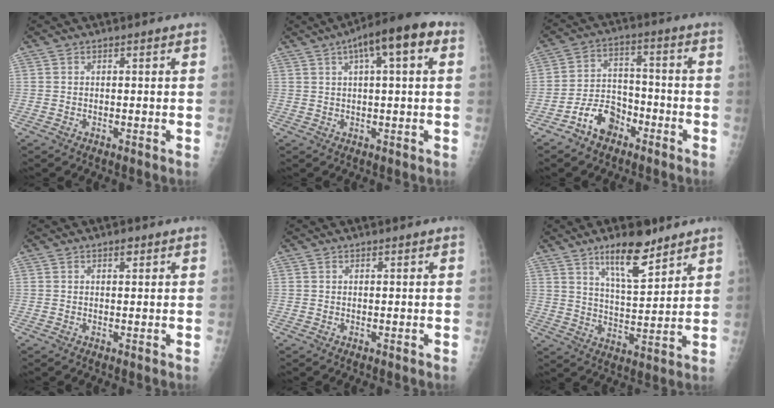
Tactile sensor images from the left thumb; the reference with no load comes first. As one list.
[{"total": 11.4, "force": [4.4, 3.1, 10.1], "torque": [-0.147, 0.025, 0.058]}, {"total": 8.3, "force": [-5.1, 5.3, 3.7], "torque": [-0.049, 0.045, -0.097]}, {"total": 1.2, "force": [0.7, 0.6, 0.7], "torque": [-0.006, -0.002, 0.009]}, {"total": 0.0}, {"total": 10.9, "force": [7.5, 3.4, 7.1], "torque": [-0.099, -0.053, 0.129]}]